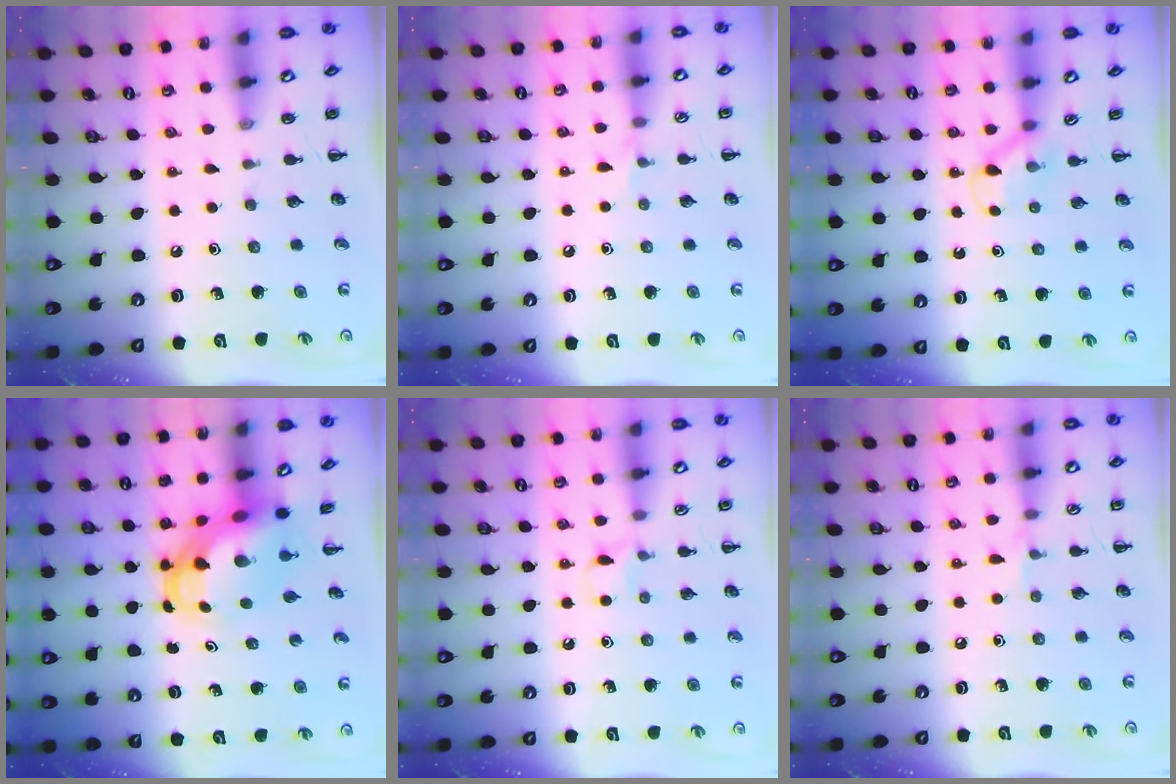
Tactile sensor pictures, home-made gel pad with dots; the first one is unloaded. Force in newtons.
{"total": 4.3, "press": 4.0, "slide": 1.6}
{"total": 2.9, "press": 2.7, "slide": 1.1}
{"total": 6.3, "press": 6.1, "slide": 1.6}
{"total": 5.6, "press": 5.3, "slide": 1.8}
{"total": 4.3, "press": 4.0, "slide": 1.6}